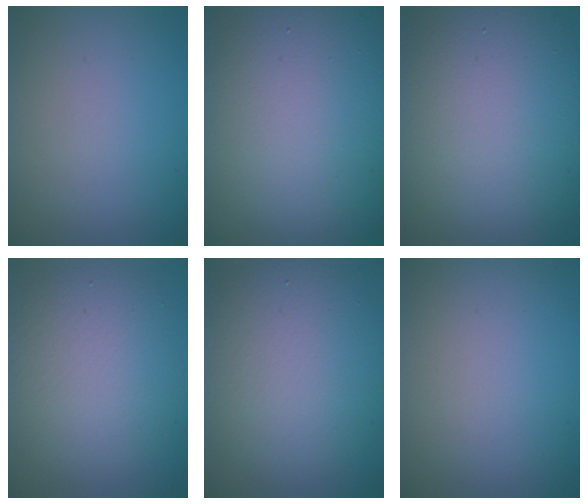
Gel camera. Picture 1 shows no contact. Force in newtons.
{"total": 18.7, "press": 18.7, "slide": 1.1}
{"total": 12.0, "press": 12.0, "slide": 1.1}
{"total": 5.8, "press": 5.8, "slide": 0.3}
{"total": 8.3, "press": 8.3, "slide": 0.3}
{"total": 0.0}